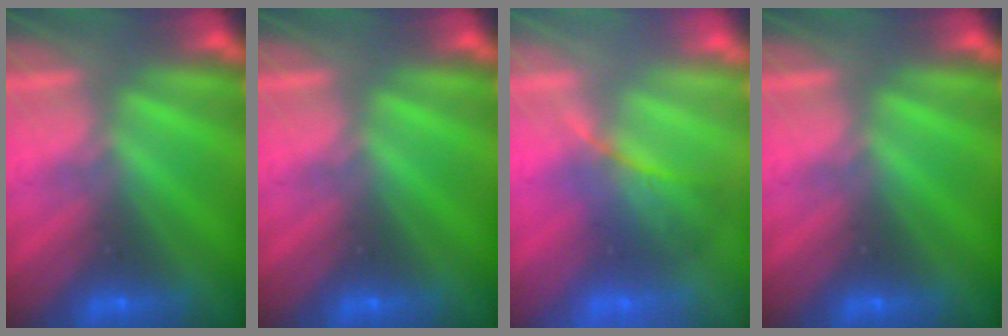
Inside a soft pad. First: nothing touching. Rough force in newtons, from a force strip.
{"total": 0.0}
{"total": 2.3}
{"total": 0.0}